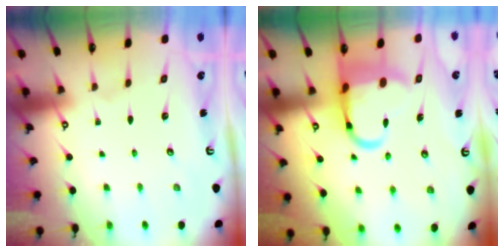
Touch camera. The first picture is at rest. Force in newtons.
{"total": 10.8, "press": 10.4, "slide": 2.8}